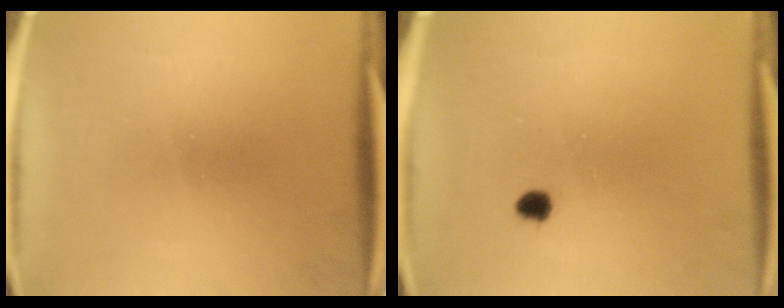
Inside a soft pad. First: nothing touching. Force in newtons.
{"total": 1.7}